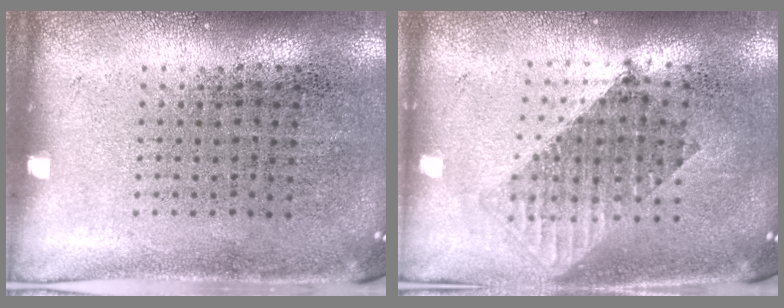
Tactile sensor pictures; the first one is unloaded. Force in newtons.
{"total": 1.6, "press": 1.3, "slide": 0.8}